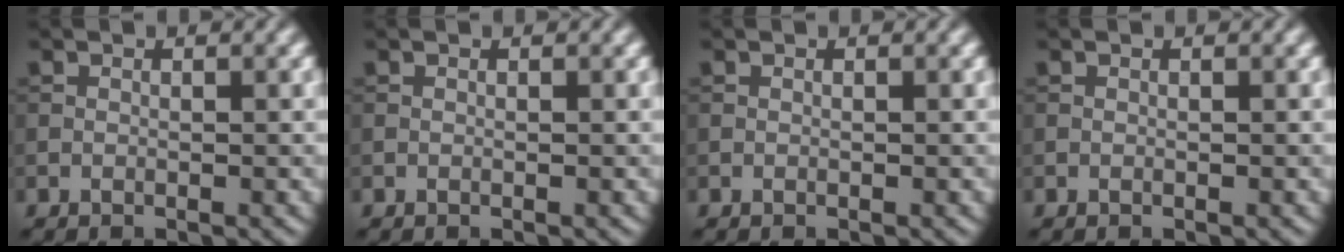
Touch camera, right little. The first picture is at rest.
{"total": 0.0}
{"total": 0.0}
{"total": 0.0}